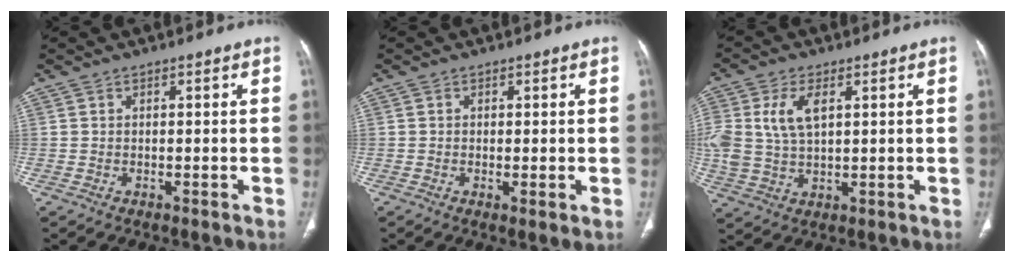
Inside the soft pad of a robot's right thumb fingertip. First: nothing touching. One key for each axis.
{"total": 1.9, "fx": -0.2, "fy": 0.5, "fz": 1.8, "tx": -0.038, "ty": -0.009, "tz": -0.005}
{"total": 8.9, "fx": 2.5, "fy": 5.0, "fz": 6.9, "tx": -0.152, "ty": 0.001, "tz": 0.054}